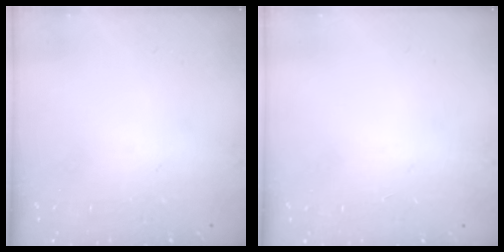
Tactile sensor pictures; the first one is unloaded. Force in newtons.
{"total": 1.1, "press": 0.9, "slide": 0.6}